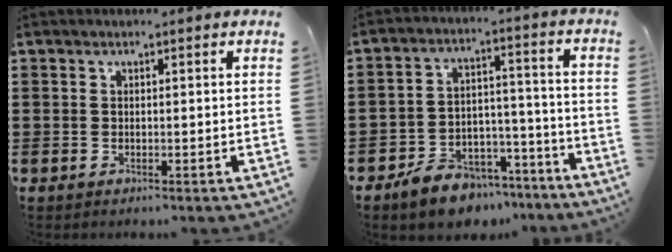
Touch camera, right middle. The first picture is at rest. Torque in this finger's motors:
{"motor_torque": [1.49, -0.65, 0.13, 0.06]}